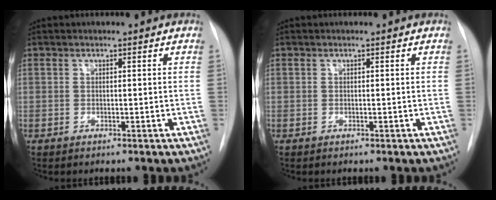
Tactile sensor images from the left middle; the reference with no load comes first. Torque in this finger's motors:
{"motor_torque": [0.08, -0.06, -0.05, -0.01]}